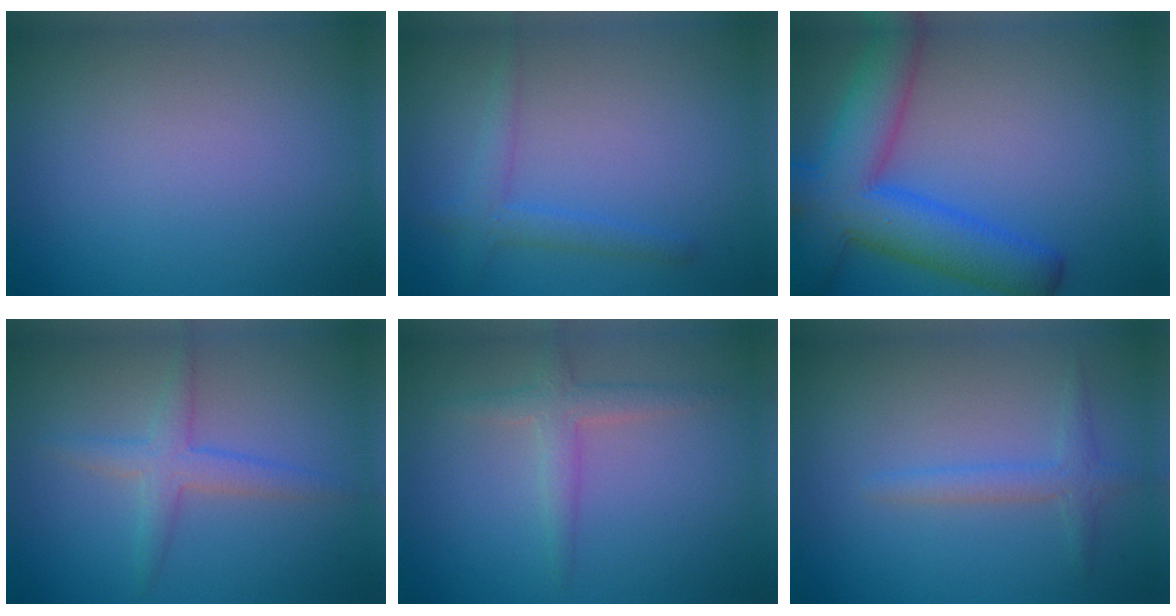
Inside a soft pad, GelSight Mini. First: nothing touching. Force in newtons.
{"total": 2.2, "press": 2.2, "slide": 0.0}
{"total": 9.6, "press": 9.6, "slide": 0.4}
{"total": 2.7, "press": 2.7, "slide": 0.1}
{"total": 2.3, "press": 2.3, "slide": 0.1}
{"total": 1.8, "press": 1.8, "slide": 0.1}